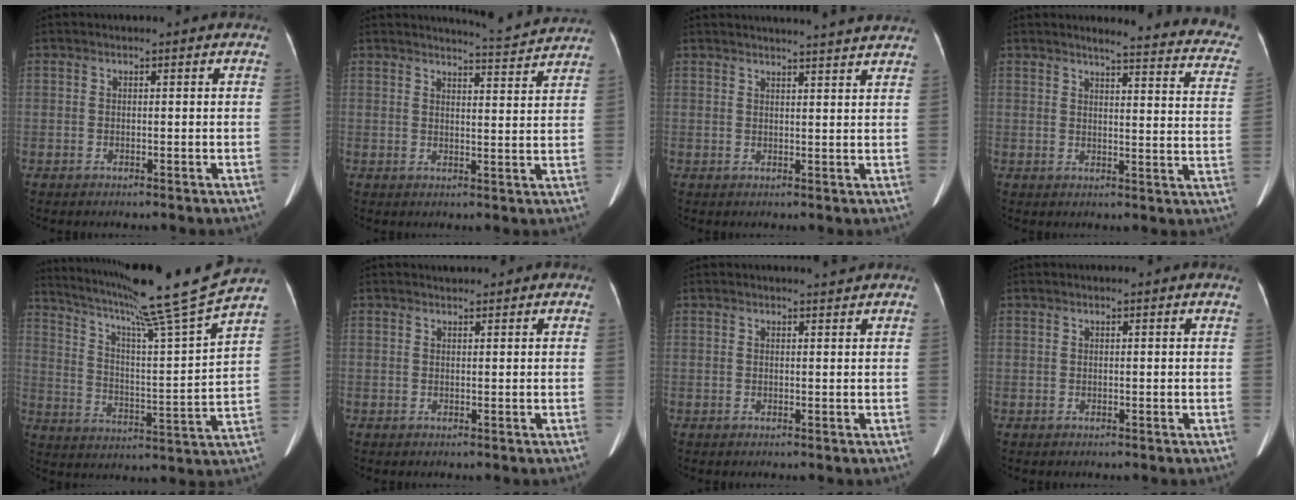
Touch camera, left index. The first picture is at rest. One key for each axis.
{"total": 6.4, "fx": 6.4, "fy": -0.9, "fz": 0.4, "tx": -0.024, "ty": -0.011, "tz": 0.081}
{"total": 11.6, "fx": 11.0, "fy": -0.5, "fz": 3.5, "tx": -0.046, "ty": -0.007, "tz": 0.119}
{"total": 17.6, "fx": 16.2, "fy": 1.8, "fz": 6.5, "tx": -0.061, "ty": -0.067, "tz": 0.160}
{"total": 20.9, "fx": 17.6, "fy": -2.9, "fz": 10.9, "tx": -0.189, "ty": -0.032, "tz": 0.260}
{"total": 1.1, "fx": 1.0, "fy": 0.6, "fz": -0.1, "tx": -0.001, "ty": 0.011, "tz": 0.015}
{"total": 1.4, "fx": 1.3, "fy": -0.5, "fz": 0.1, "tx": -0.009, "ty": -0.007, "tz": 0.022}
{"total": 0.6, "fx": 0.5, "fy": -0.2, "fz": 0.3, "tx": -0.014, "ty": 0.002, "tz": 0.016}